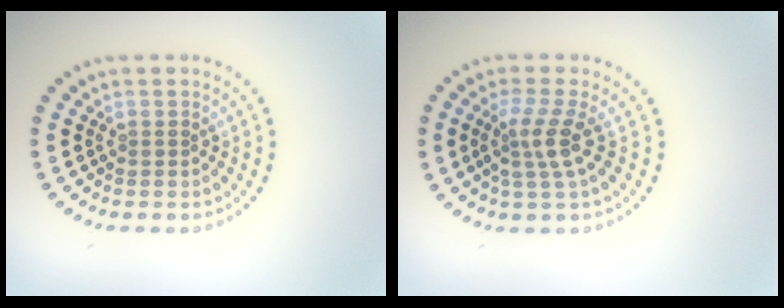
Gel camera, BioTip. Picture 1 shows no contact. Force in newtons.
{"total": 2.9, "press": 2.1, "slide": 1.9}